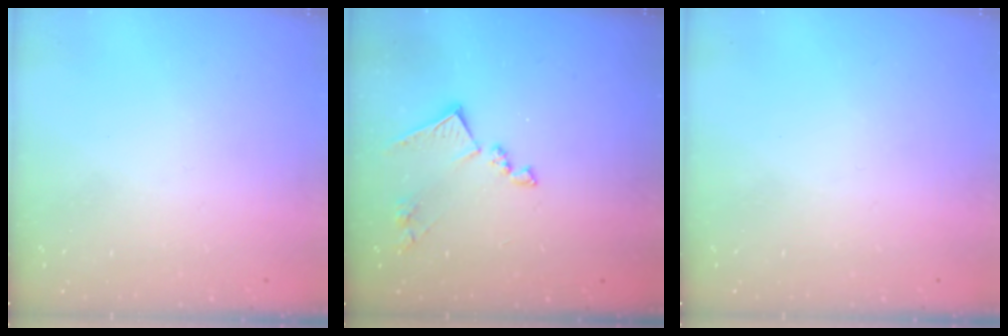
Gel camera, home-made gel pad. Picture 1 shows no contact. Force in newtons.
{"total": 12.8, "press": 12.8, "slide": 0.8}
{"total": 0.0}